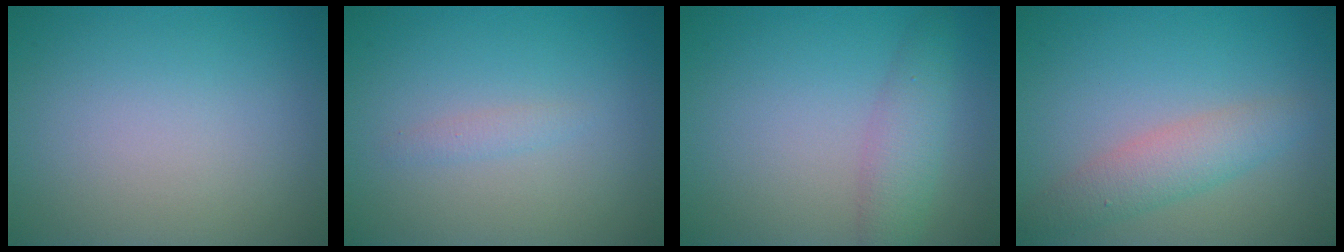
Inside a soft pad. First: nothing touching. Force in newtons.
{"total": 0.9, "press": 0.9, "slide": 0.0}
{"total": 2.9, "press": 2.9, "slide": 0.1}
{"total": 3.2, "press": 3.2, "slide": 0.1}